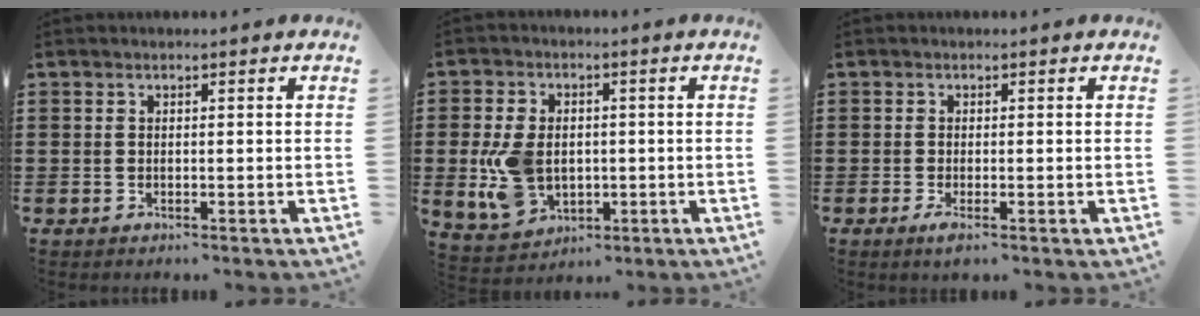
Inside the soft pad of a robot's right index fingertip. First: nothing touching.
{"total": 8.9, "force": [-0.5, 6.2, 6.3], "torque": [-0.159, 0.005, -0.011]}
{"total": 1.6, "force": [-0.5, 0.3, 1.5], "torque": [-0.033, -0.009, -0.010]}